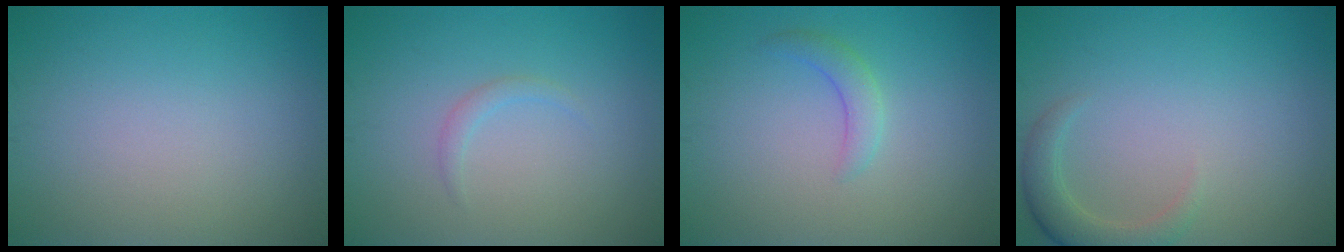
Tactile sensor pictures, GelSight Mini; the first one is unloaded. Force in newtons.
{"total": 0.9, "press": 0.9, "slide": 0.1}
{"total": 1.8, "press": 1.8, "slide": 0.1}
{"total": 2.7, "press": 2.6, "slide": 0.5}